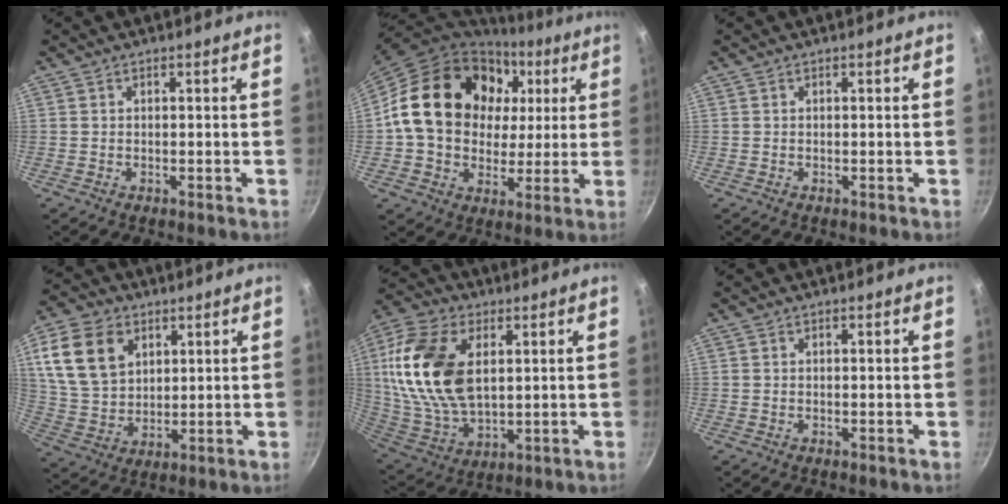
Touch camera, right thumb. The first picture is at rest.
{"total": 23.4, "force": [5.6, 18.3, 13.5], "torque": [-0.206, 0.019, 0.096]}
{"total": 0.0}
{"total": 14.2, "force": [5.5, 10.2, 8.3], "torque": [-0.140, -0.010, 0.111]}
{"total": 21.1, "force": [4.8, 12.8, 16.1], "torque": [-0.305, -0.014, 0.096]}
{"total": 0.0}